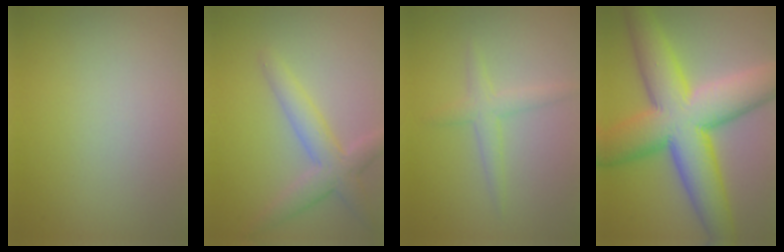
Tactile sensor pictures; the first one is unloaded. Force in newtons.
{"total": 3.7, "press": 3.7, "slide": 0.3}
{"total": 1.9, "press": 1.9, "slide": 0.1}
{"total": 12.9, "press": 12.9, "slide": 0.2}